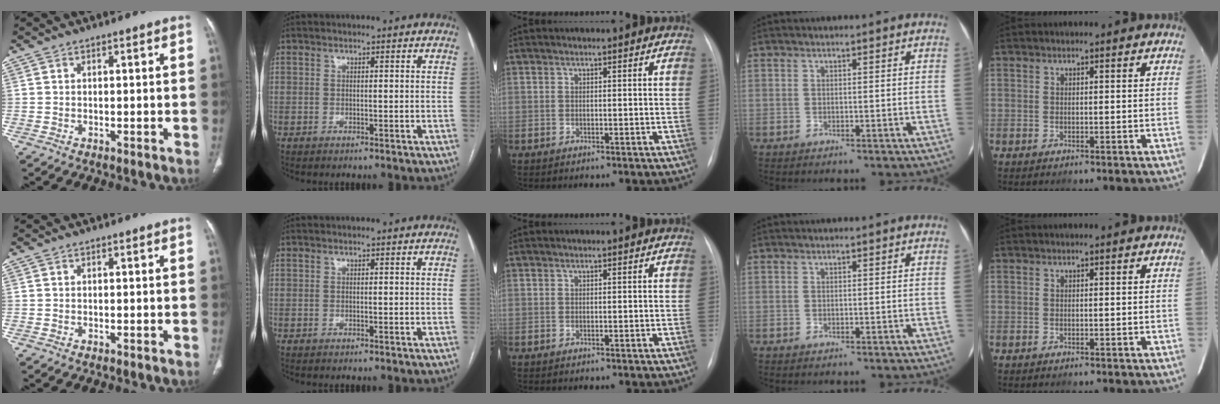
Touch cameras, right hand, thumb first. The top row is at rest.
{}